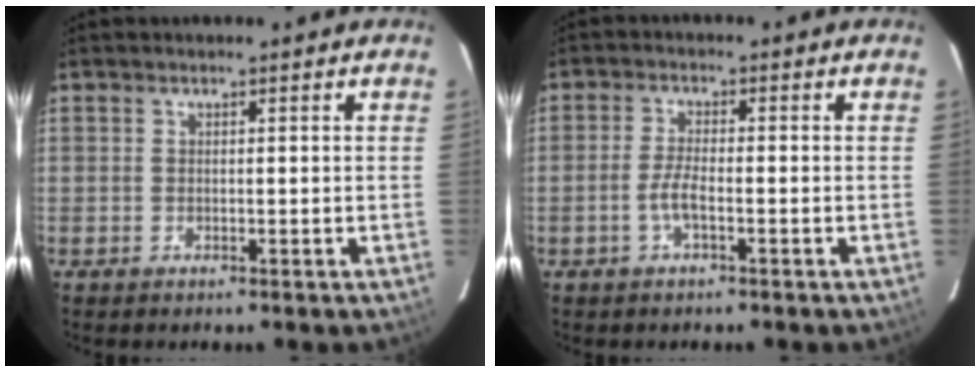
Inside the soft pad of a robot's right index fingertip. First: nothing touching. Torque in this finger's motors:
{"motor_torque": [0.62, -0.41, 0.40, 0.09]}